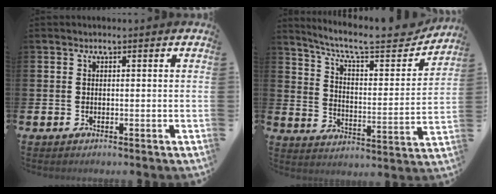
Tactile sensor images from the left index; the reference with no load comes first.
{"total": 8.9, "force": [7.8, 2.1, 3.7], "torque": [-0.090, -0.057, 0.126]}